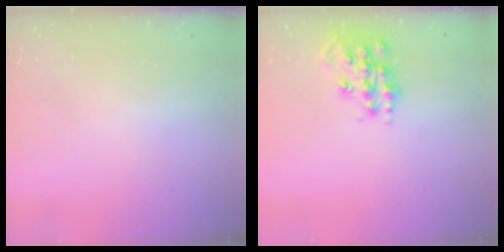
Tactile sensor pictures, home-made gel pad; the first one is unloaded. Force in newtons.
{"total": 15.9, "press": 15.8, "slide": 1.0}